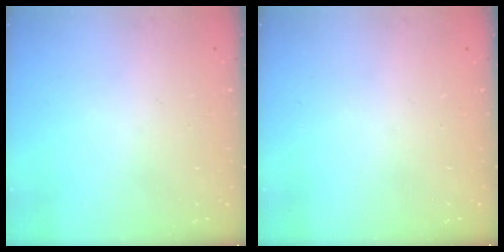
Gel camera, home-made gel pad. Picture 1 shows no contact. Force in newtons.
{"total": 0.0}